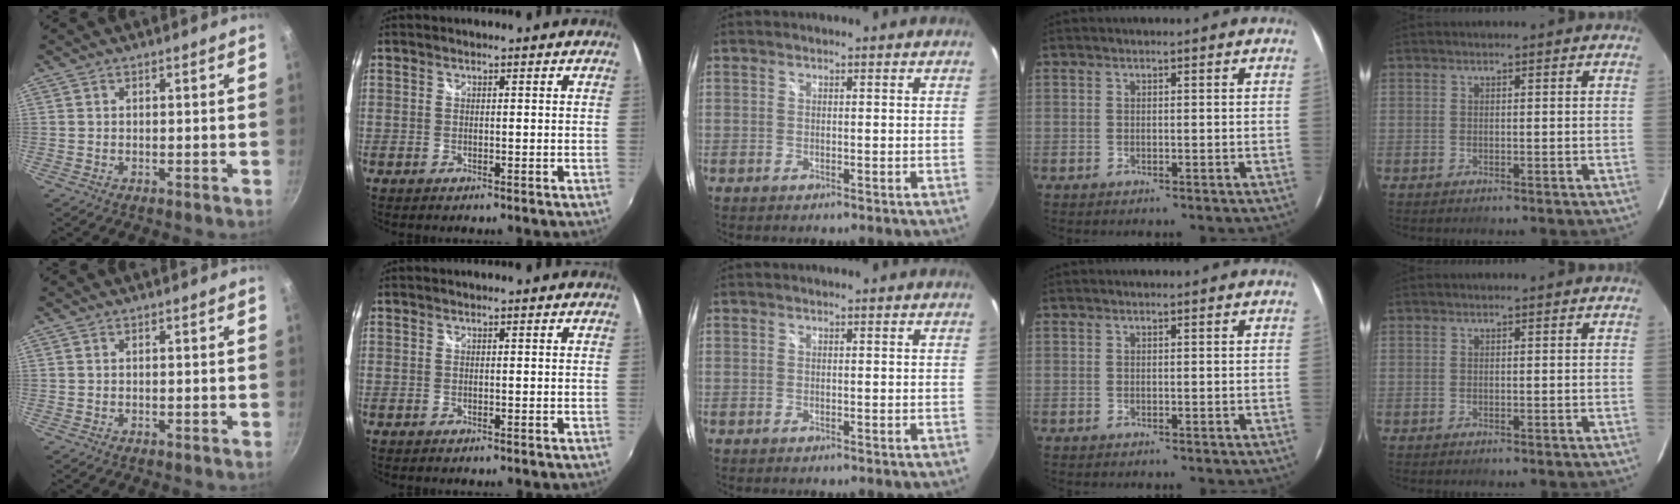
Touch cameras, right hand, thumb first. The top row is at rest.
{}